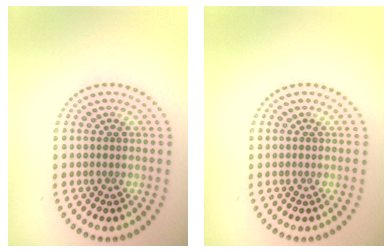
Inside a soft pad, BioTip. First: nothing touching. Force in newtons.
{"total": 0.0}